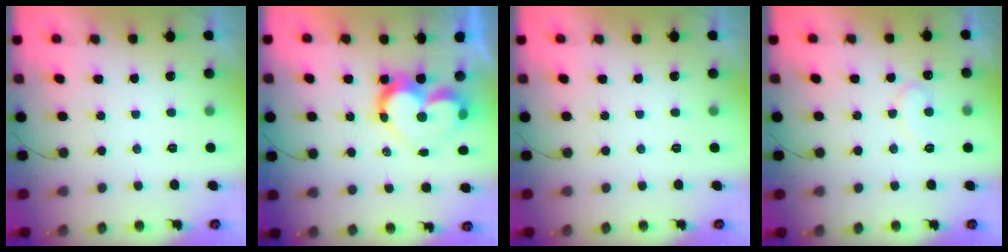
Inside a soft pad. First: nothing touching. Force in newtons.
{"total": 11.4, "press": 11.4, "slide": 1.1}
{"total": 0.0}
{"total": 7.5, "press": 7.5, "slide": 0.4}